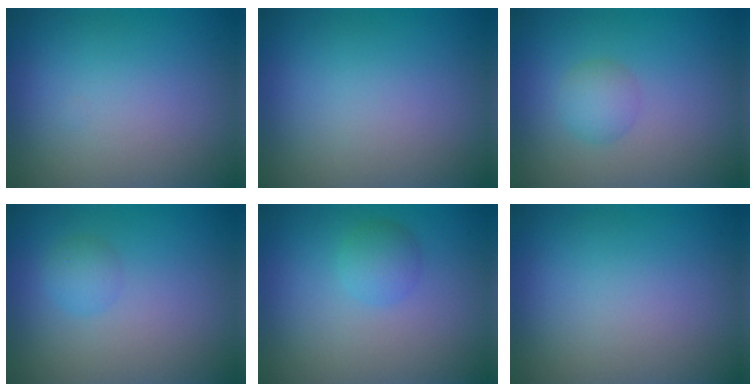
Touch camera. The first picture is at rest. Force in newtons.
{"total": 0.0}
{"total": 1.9, "press": 1.9, "slide": 0.0}
{"total": 1.5, "press": 1.5, "slide": 0.0}
{"total": 1.9, "press": 1.9, "slide": 0.0}
{"total": 0.0}